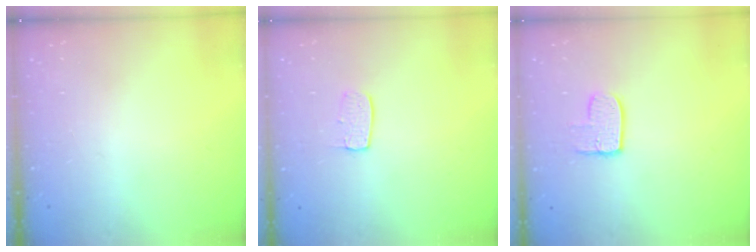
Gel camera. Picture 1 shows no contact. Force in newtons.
{"total": 6.7, "press": 6.6, "slide": 0.4}
{"total": 7.4, "press": 7.4, "slide": 0.2}